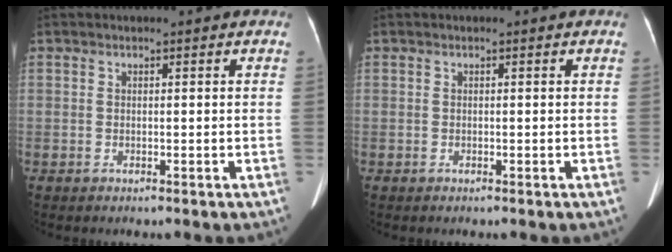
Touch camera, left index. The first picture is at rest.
{"total": 0.0}